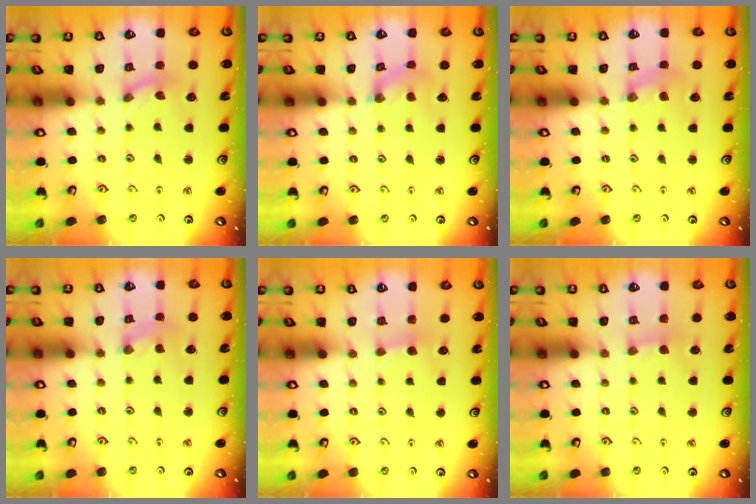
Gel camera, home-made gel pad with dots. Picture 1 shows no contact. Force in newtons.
{"total": 1.7, "press": 1.7, "slide": 0.2}
{"total": 1.1, "press": 1.1, "slide": 0.2}
{"total": 0.9, "press": 0.9, "slide": 0.1}
{"total": 2.7, "press": 2.6, "slide": 0.4}
{"total": 1.9, "press": 1.9, "slide": 0.3}